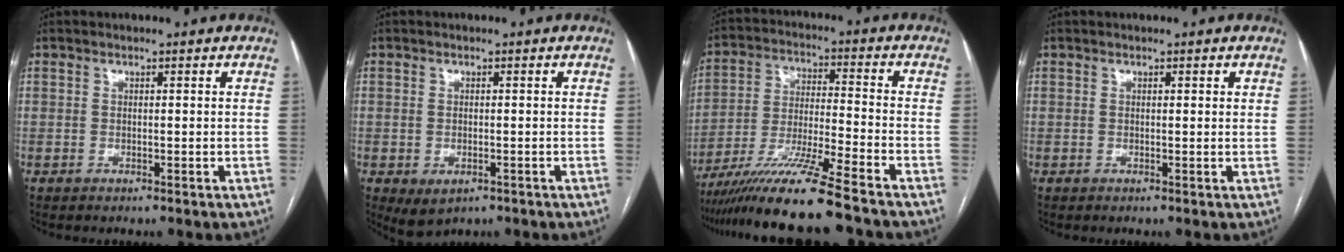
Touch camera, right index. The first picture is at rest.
{"total": 3.3, "force": [-1.3, 2.1, 2.2], "torque": [-0.042, -0.006, -0.003]}
{"total": 14.3, "force": [-11.6, -1.6, 8.2], "torque": [-0.148, -0.024, -0.204]}
{"total": 0.7, "force": [0.4, 0.1, 0.6], "torque": [-0.010, 0.001, 0.003]}